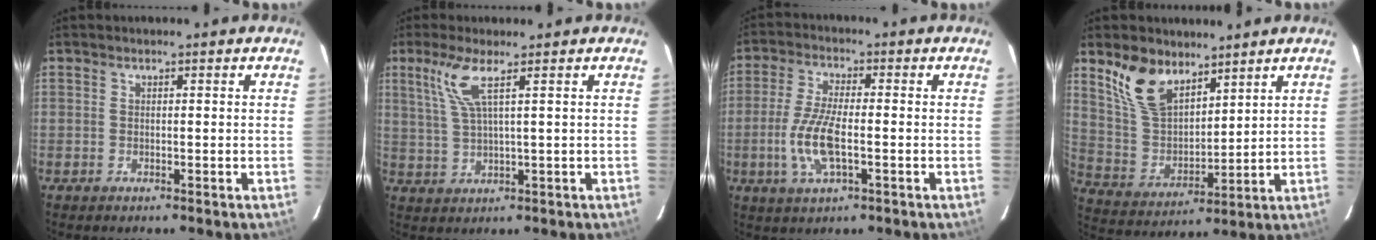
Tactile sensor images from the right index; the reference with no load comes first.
{"total": 5.6, "force": [2.7, 0.1, 4.9], "torque": [-0.105, -0.001, 0.062]}
{"total": 8.9, "force": [-2.1, 2.8, 8.2], "torque": [-0.174, -0.004, -0.044]}
{"total": 12.3, "force": [8.3, 6.4, 6.5], "torque": [-0.134, 0.013, 0.176]}